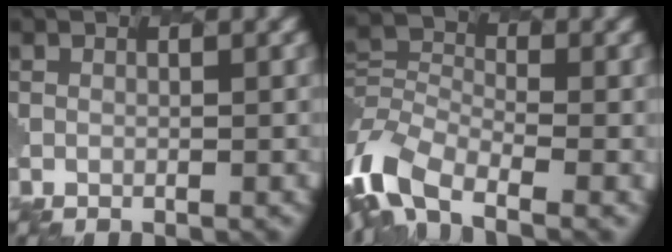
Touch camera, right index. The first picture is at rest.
{"total": 7.7, "force": [-5.3, 4.0, 4.0], "torque": [-0.095, 0.001, -0.117]}